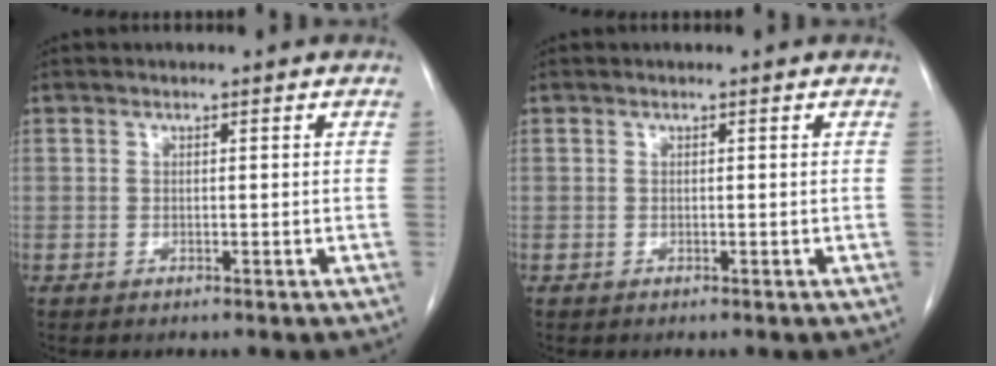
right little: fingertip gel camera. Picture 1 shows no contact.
{"total": 0.0}